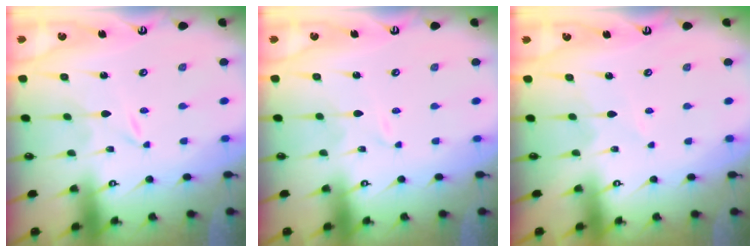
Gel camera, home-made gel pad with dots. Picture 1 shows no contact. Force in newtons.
{"total": 1.1, "press": 1.1, "slide": 0.1}
{"total": 1.6, "press": 1.5, "slide": 0.3}